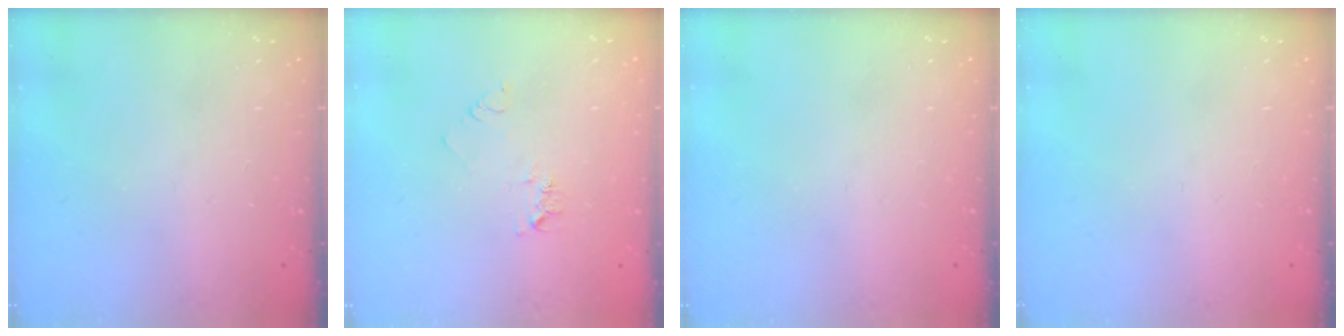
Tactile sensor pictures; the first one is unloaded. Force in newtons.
{"total": 5.1, "press": 5.0, "slide": 0.5}
{"total": 0.0}
{"total": 0.0}